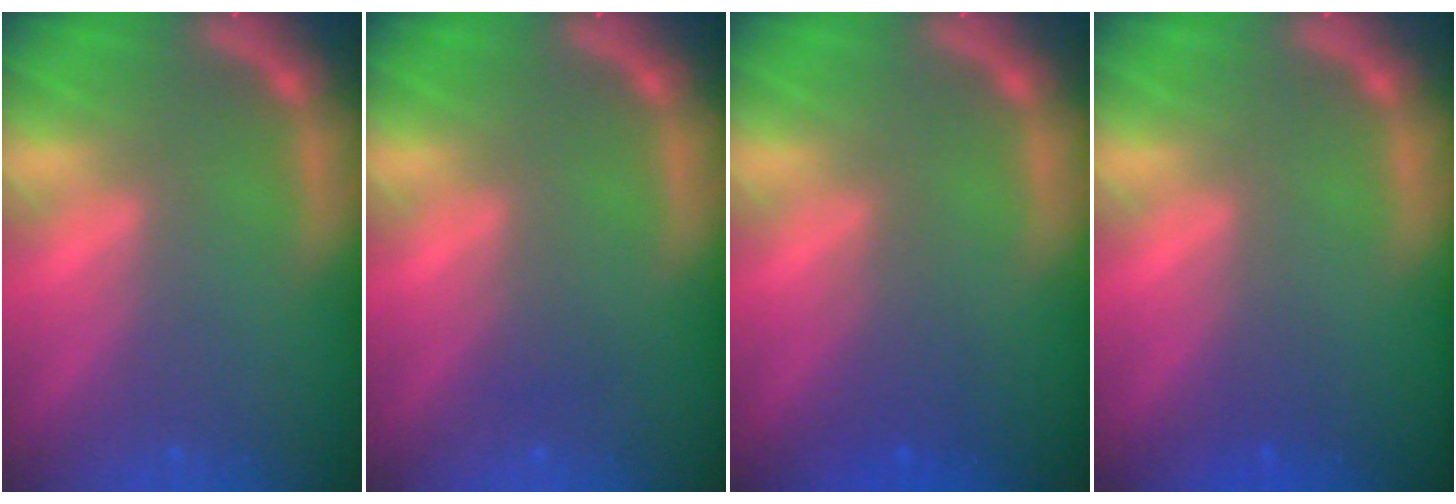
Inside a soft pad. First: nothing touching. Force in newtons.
{"total": 1.0}
{"total": 2.0}
{"total": 1.0}